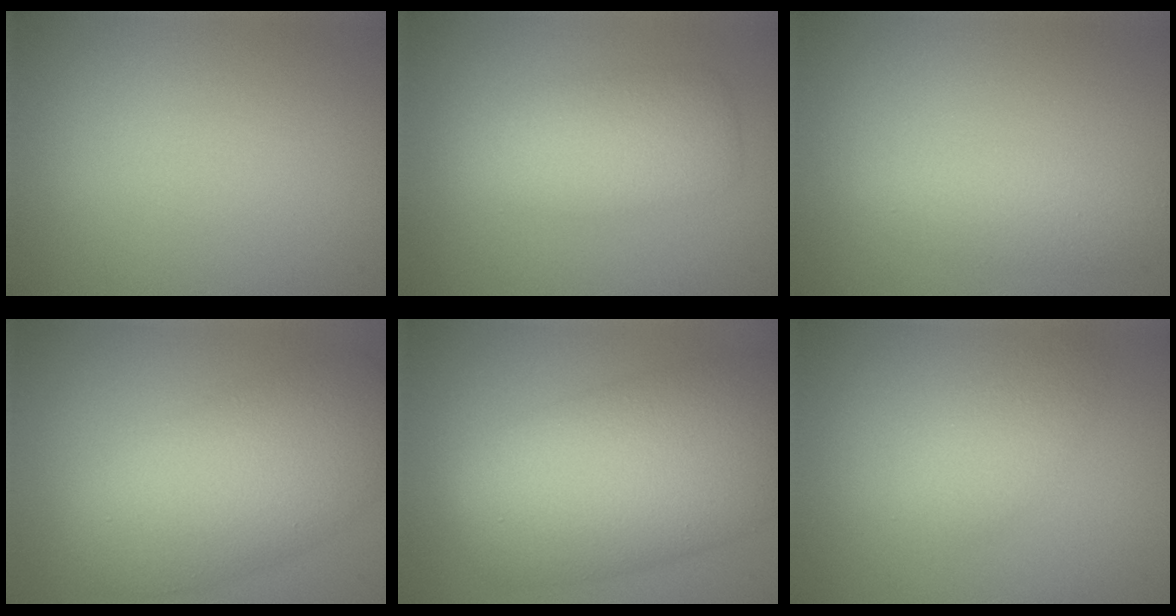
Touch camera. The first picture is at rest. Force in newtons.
{"total": 4.0, "press": 4.0, "slide": 0.1}
{"total": 2.4, "press": 2.4, "slide": 0.3}
{"total": 8.0, "press": 8.0, "slide": 0.2}
{"total": 11.0, "press": 11.0, "slide": 0.4}
{"total": 2.2, "press": 2.2, "slide": 0.0}